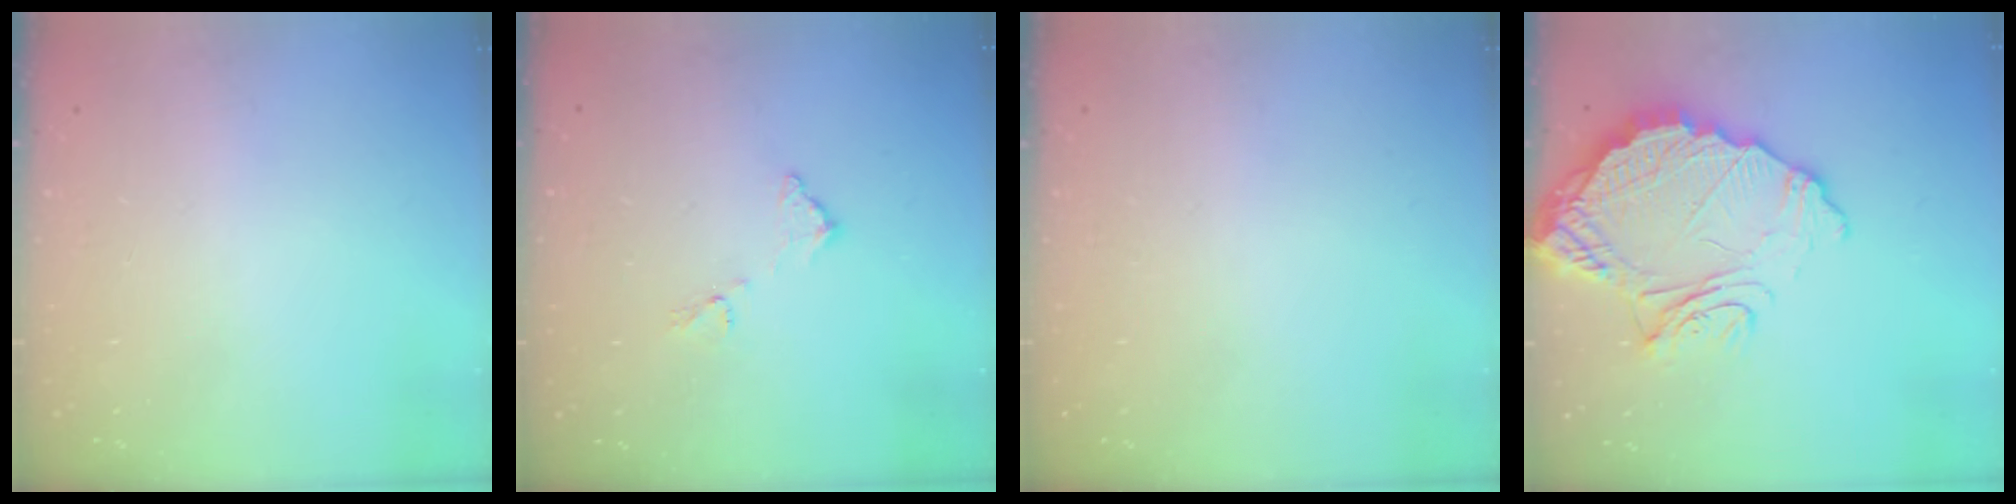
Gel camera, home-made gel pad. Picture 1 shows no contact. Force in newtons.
{"total": 7.5, "press": 7.5, "slide": 0.3}
{"total": 0.0}
{"total": 15.7, "press": 15.6, "slide": 1.4}